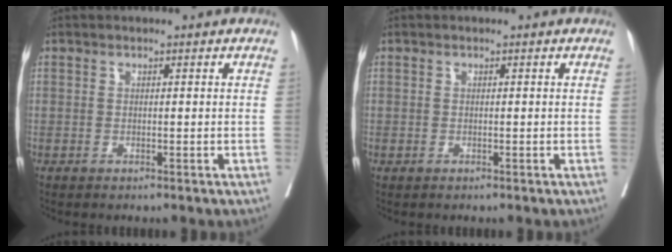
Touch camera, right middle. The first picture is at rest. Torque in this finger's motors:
{"motor_torque": [0.36, -0.36, -0.21, -0.21]}